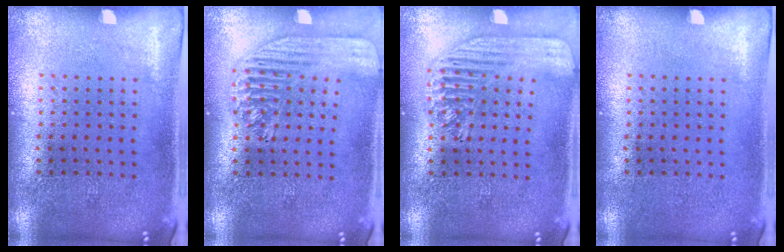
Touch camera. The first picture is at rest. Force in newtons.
{"total": 1.7, "press": 1.5, "slide": 0.7}
{"total": 1.7, "press": 1.5, "slide": 0.8}
{"total": 0.0}